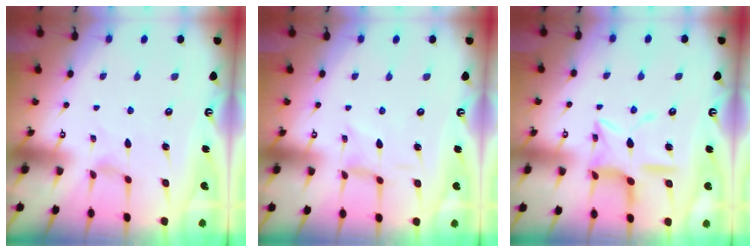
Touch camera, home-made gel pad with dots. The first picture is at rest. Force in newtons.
{"total": 0.5, "press": 0.5, "slide": 0.1}
{"total": 12.6, "press": 12.6, "slide": 0.8}